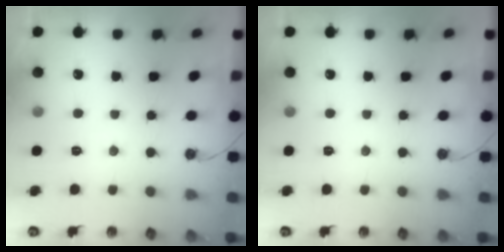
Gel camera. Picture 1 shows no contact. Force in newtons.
{"total": 0.0}